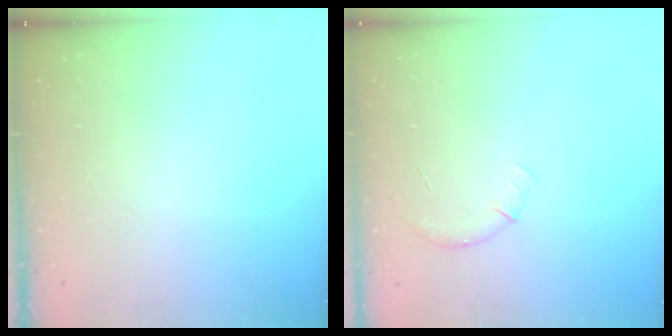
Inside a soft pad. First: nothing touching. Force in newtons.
{"total": 6.1, "press": 5.9, "slide": 1.5}